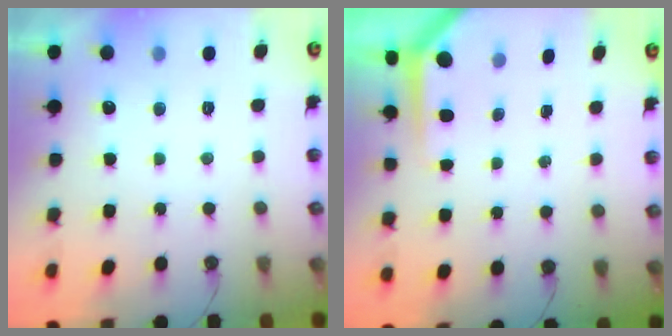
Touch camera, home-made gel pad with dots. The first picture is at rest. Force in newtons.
{"total": 3.9, "press": 3.9, "slide": 0.2}